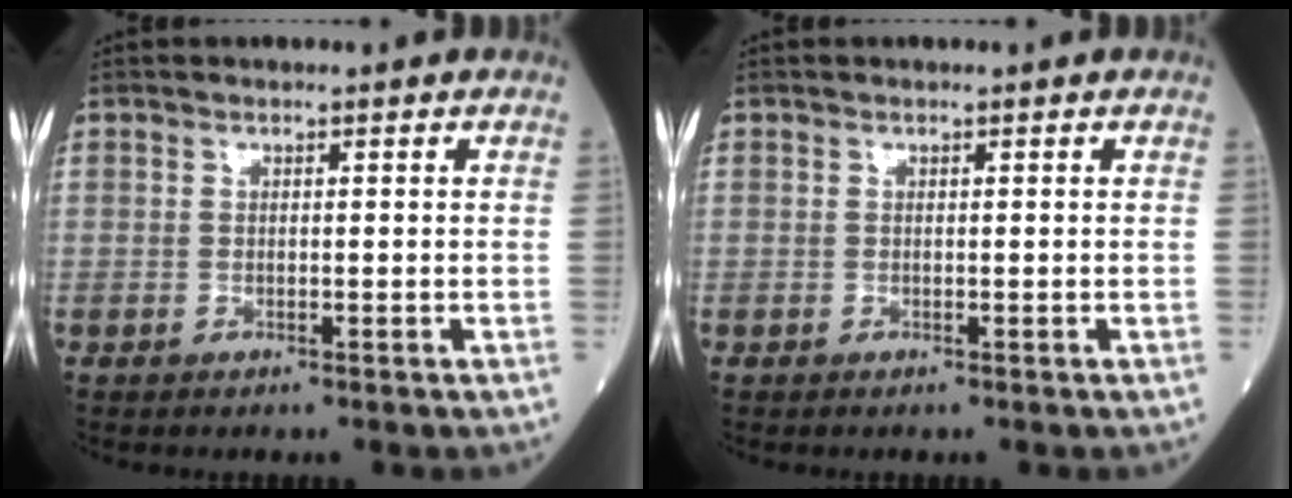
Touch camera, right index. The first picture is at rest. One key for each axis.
{"total": 0.0}